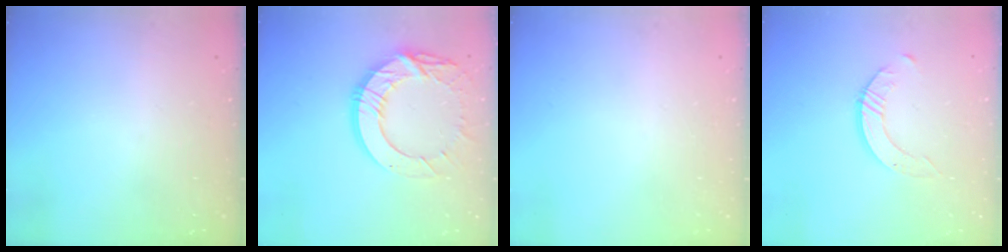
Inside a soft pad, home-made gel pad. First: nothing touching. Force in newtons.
{"total": 16.0, "press": 15.9, "slide": 1.4}
{"total": 0.0}
{"total": 2.5, "press": 2.5, "slide": 0.3}